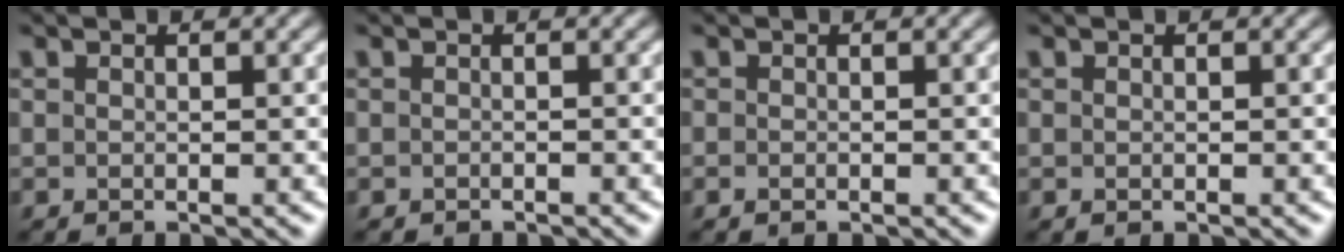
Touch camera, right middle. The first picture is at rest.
{"total": 0.5, "force": [-0.5, 0.2, 0.0], "torque": [0.002, -0.003, -0.008]}
{"total": 0.6, "force": [-0.3, 0.3, 0.4], "torque": [-0.008, -0.004, -0.004]}
{"total": 0.0}